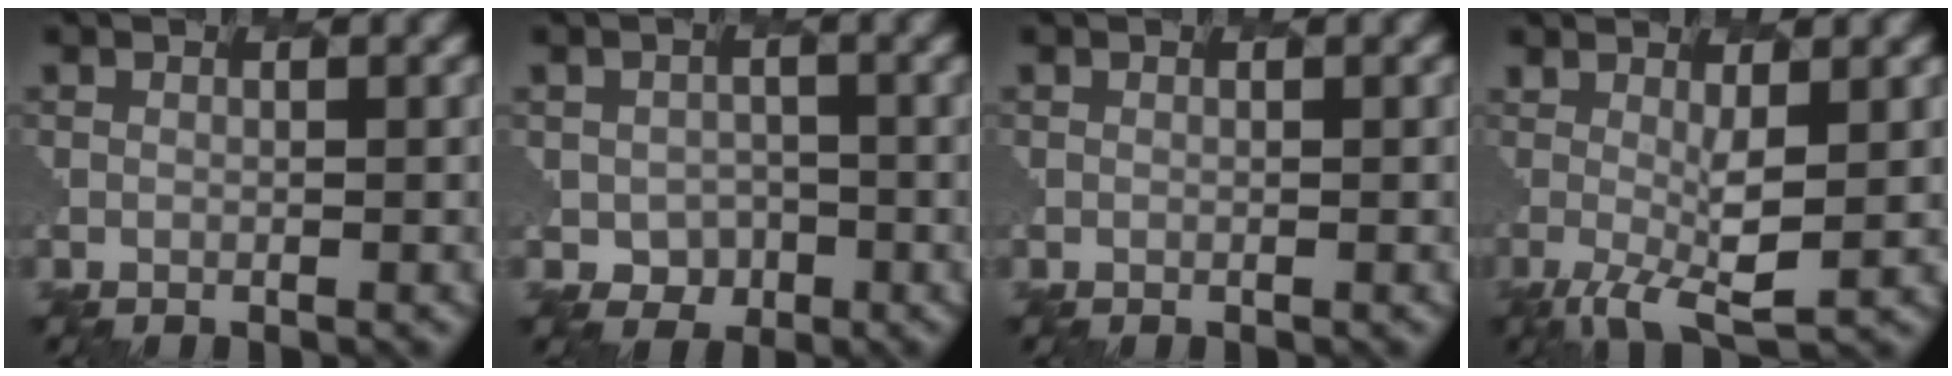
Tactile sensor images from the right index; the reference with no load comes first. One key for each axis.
{"total": 1.7, "fx": -0.7, "fy": 1.5, "fz": -0.3, "tx": -0.007, "ty": -0.008, "tz": -0.009}
{"total": 0.0}
{"total": 3.3, "fx": -0.3, "fy": 0.5, "fz": 3.3, "tx": -0.076, "ty": -0.010, "tz": -0.002}